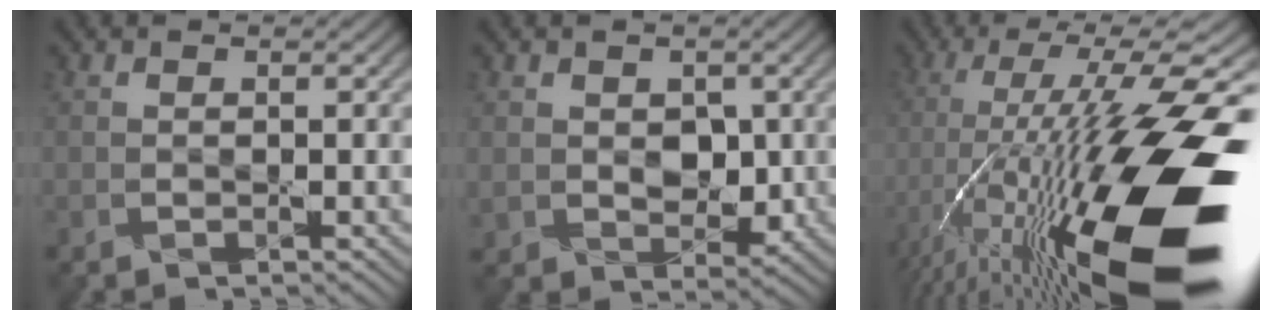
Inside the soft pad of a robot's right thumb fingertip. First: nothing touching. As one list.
[{"total": 4.1, "force": [0.4, 3.4, 2.4], "torque": [-0.055, -0.014, 0.011]}, {"total": 21.1, "force": [-7.4, 6.5, 18.7], "torque": [-0.339, 0.009, -0.138]}]